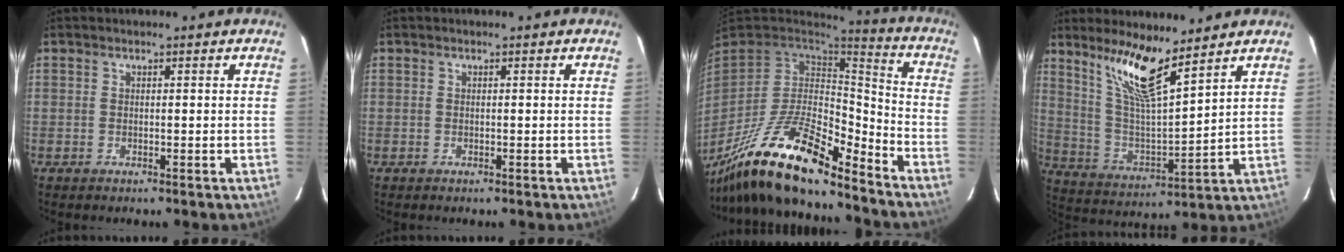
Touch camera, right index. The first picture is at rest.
{"total": 0.0}
{"total": 21.0, "force": [-14.9, 5.8, 13.7], "torque": [-0.274, -0.032, -0.272]}
{"total": 12.5, "force": [9.1, 1.3, 8.4], "torque": [-0.155, -0.005, 0.185]}